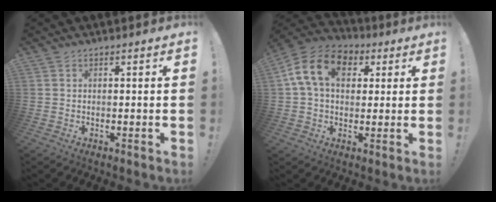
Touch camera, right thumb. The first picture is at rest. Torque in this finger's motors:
{"motor_torque": [1.46, 2.03, 0.72, -0.41, 0.11]}